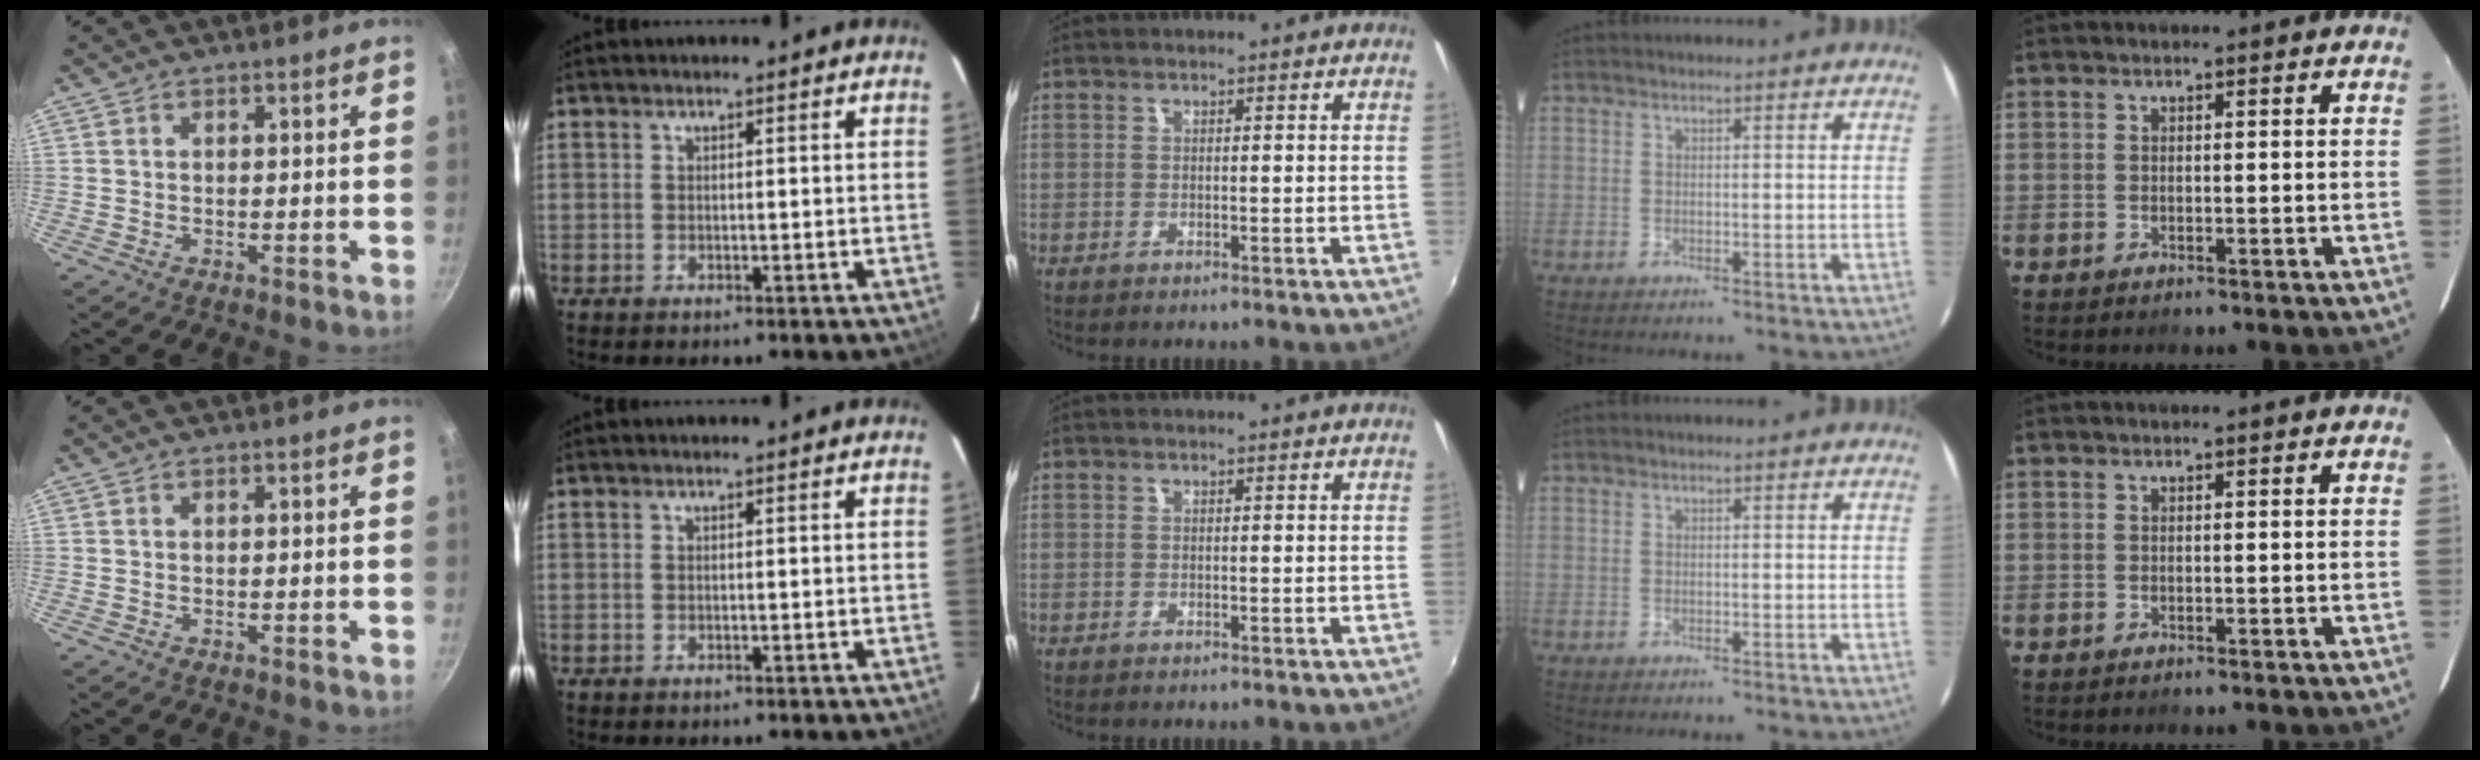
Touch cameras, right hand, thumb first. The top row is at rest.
{}